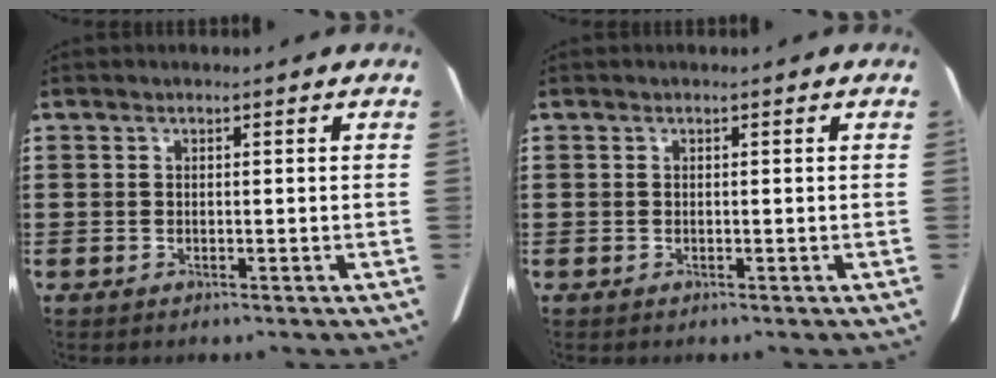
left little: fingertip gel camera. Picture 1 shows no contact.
{"total": 0.0}